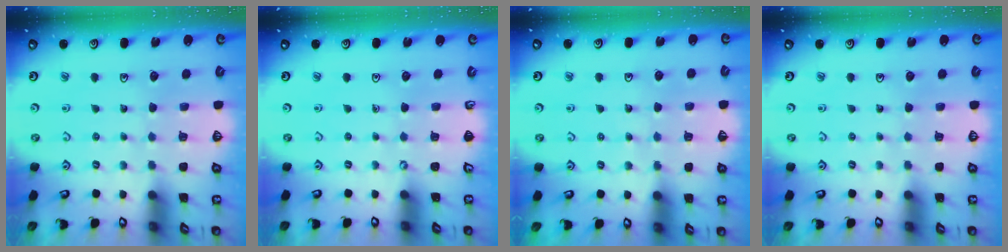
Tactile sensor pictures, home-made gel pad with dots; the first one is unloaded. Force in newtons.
{"total": 0.0}
{"total": 2.9, "press": 2.8, "slide": 0.5}
{"total": 0.0}